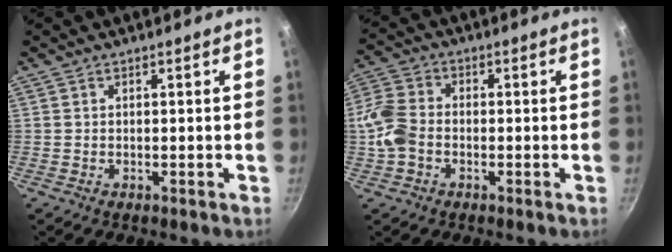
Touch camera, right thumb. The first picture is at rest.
{"total": 8.1, "force": [-1.8, 5.8, 5.3], "torque": [-0.107, 0.020, -0.051]}